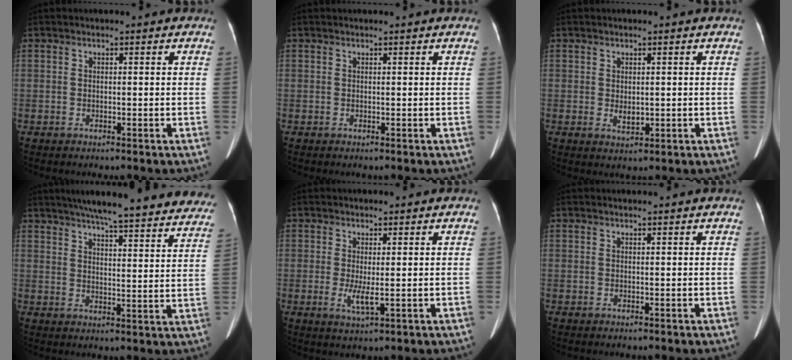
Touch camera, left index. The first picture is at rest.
{"total": 0.7, "force": [0.6, 0.0, 0.3], "torque": [-0.009, 0.012, 0.010]}
{"total": 1.7, "force": [-0.1, 1.1, 1.4], "torque": [-0.030, -0.007, 0.004]}
{"total": 28.4, "force": [25.1, 3.7, 12.9], "torque": [-0.187, -0.045, 0.296]}
{"total": 2.7, "force": [-0.2, 0.5, 2.7], "torque": [-0.057, -0.011, 0.002]}
{"total": 1.4, "force": [1.4, -0.1, 0.3], "torque": [-0.009, 0.012, 0.022]}